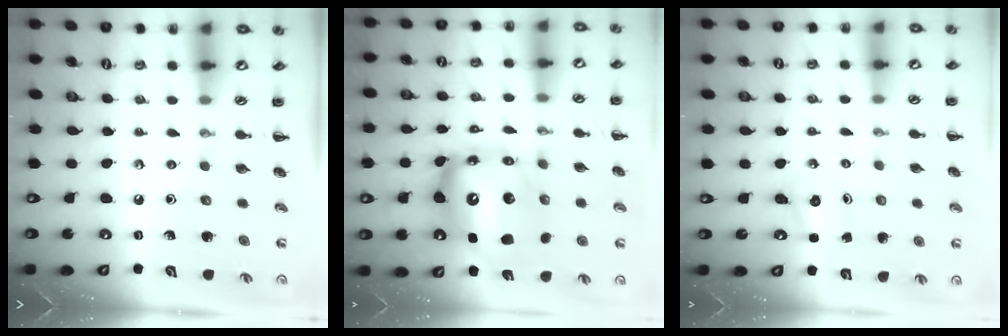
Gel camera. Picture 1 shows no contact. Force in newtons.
{"total": 15.8, "press": 15.1, "slide": 4.6}
{"total": 3.2, "press": 3.1, "slide": 0.7}